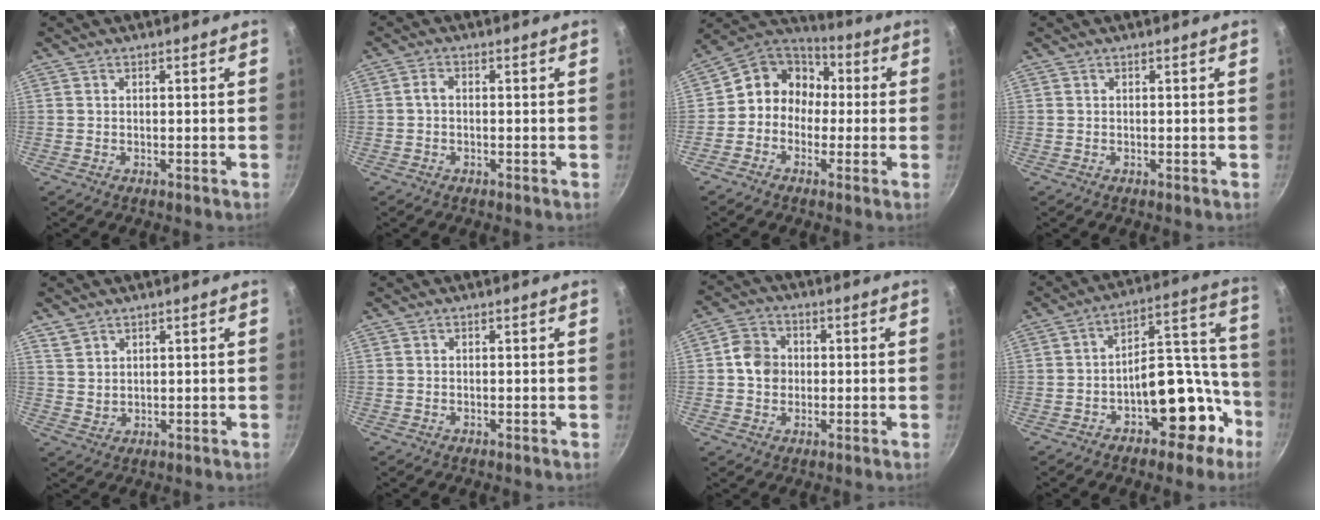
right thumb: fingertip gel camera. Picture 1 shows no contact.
{"total": 1.6, "force": [-0.1, 1.0, 1.2], "torque": [-0.023, 0.011, -0.003]}
{"total": 10.9, "force": [-0.3, 9.8, 4.9], "torque": [-0.036, 0.036, -0.030]}
{"total": 0.0}
{"total": 3.2, "force": [2.4, 1.8, 0.9], "torque": [-0.008, -0.004, 0.053]}
{"total": 0.0}
{"total": 6.3, "force": [0.2, 5.6, 3.0], "torque": [-0.030, 0.010, -0.010]}
{"total": 15.4, "force": [-7.1, 8.9, 10.3], "torque": [-0.062, 0.109, -0.093]}